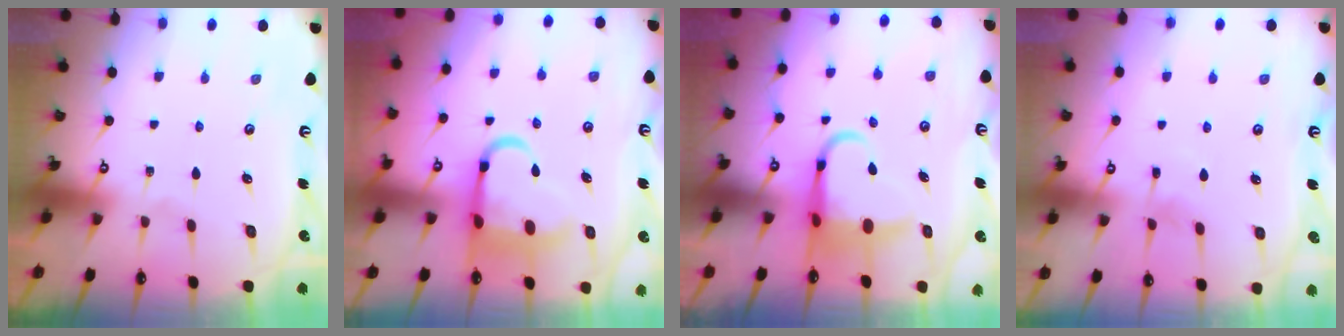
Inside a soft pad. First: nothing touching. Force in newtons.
{"total": 11.0, "press": 10.8, "slide": 1.8}
{"total": 7.5, "press": 7.3, "slide": 1.7}
{"total": 5.1, "press": 5.0, "slide": 0.5}